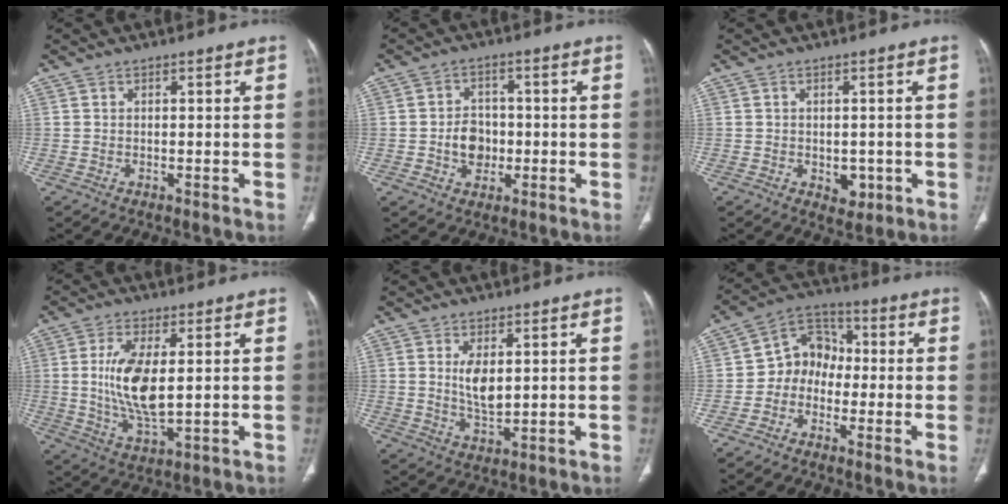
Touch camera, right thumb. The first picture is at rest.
{"total": 6.0, "force": [-1.0, 4.9, 3.4], "torque": [-0.029, 0.011, -0.018]}
{"total": 3.6, "force": [-0.9, 2.5, 2.4], "torque": [-0.015, 0.000, -0.003]}
{"total": 11.7, "force": [1.1, 4.9, 10.5], "torque": [-0.212, -0.019, 0.028]}
{"total": 5.9, "force": [1.3, 2.8, 5.0], "torque": [-0.085, -0.017, 0.031]}
{"total": 8.3, "force": [-1.6, 7.0, 4.1], "torque": [-0.035, 0.037, -0.048]}